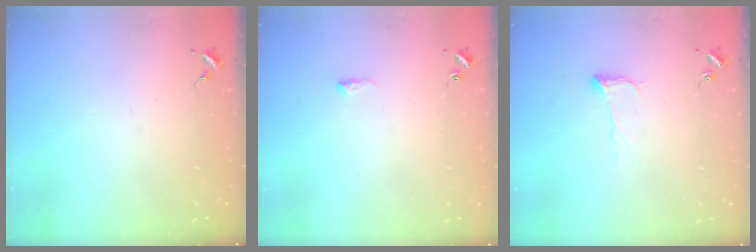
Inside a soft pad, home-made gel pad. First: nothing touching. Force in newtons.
{"total": 6.1, "press": 6.1, "slide": 0.8}
{"total": 5.6, "press": 5.5, "slide": 0.8}